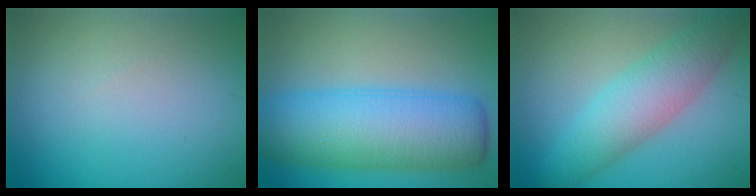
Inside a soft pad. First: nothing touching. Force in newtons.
{"total": 10.1, "press": 10.1, "slide": 0.2}
{"total": 5.9, "press": 5.9, "slide": 0.0}